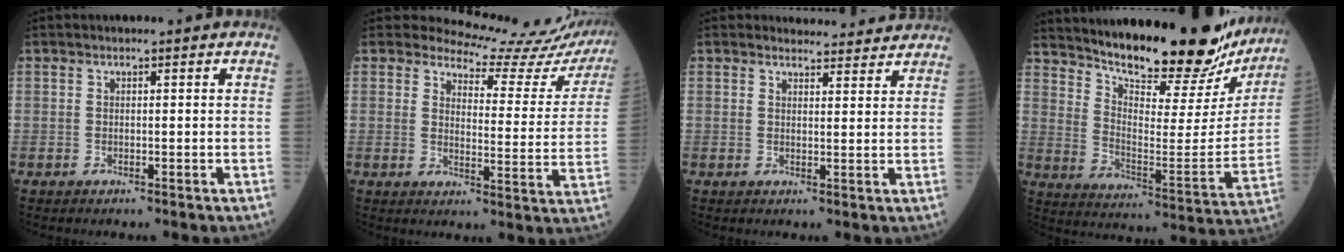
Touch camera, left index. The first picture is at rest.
{"total": 16.8, "force": [16.4, 2.9, 1.6], "torque": [0.004, -0.093, 0.163]}
{"total": 5.9, "force": [5.7, 1.3, 0.2], "torque": [0.006, 0.001, 0.056]}
{"total": 24.8, "force": [22.0, 5.4, 10.1], "torque": [-0.156, -0.063, 0.295]}